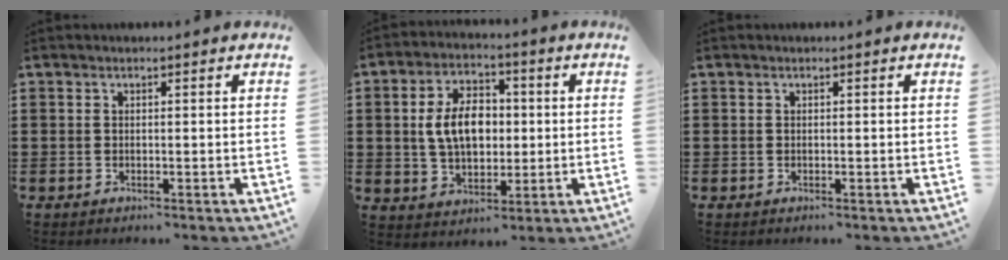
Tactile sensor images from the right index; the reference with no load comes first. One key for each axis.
{"total": 8.6, "fx": 0.5, "fy": 5.5, "fz": 6.6, "tx": -0.130, "ty": 0.009, "tz": 0.002}
{"total": 0.0}